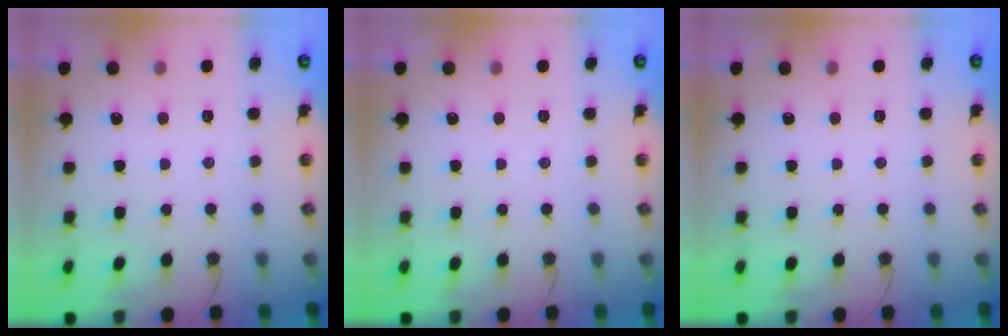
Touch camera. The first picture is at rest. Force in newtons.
{"total": 0.0}
{"total": 0.0}